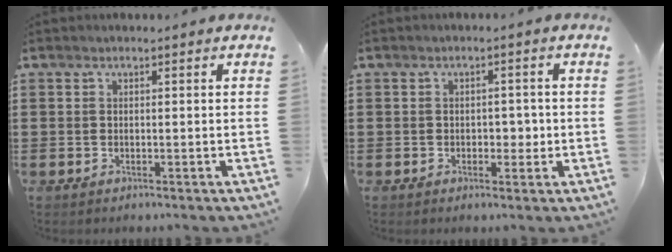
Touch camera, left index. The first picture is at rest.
{"total": 2.5, "force": [-0.3, 1.6, 1.9], "torque": [-0.029, 0.002, -0.010]}